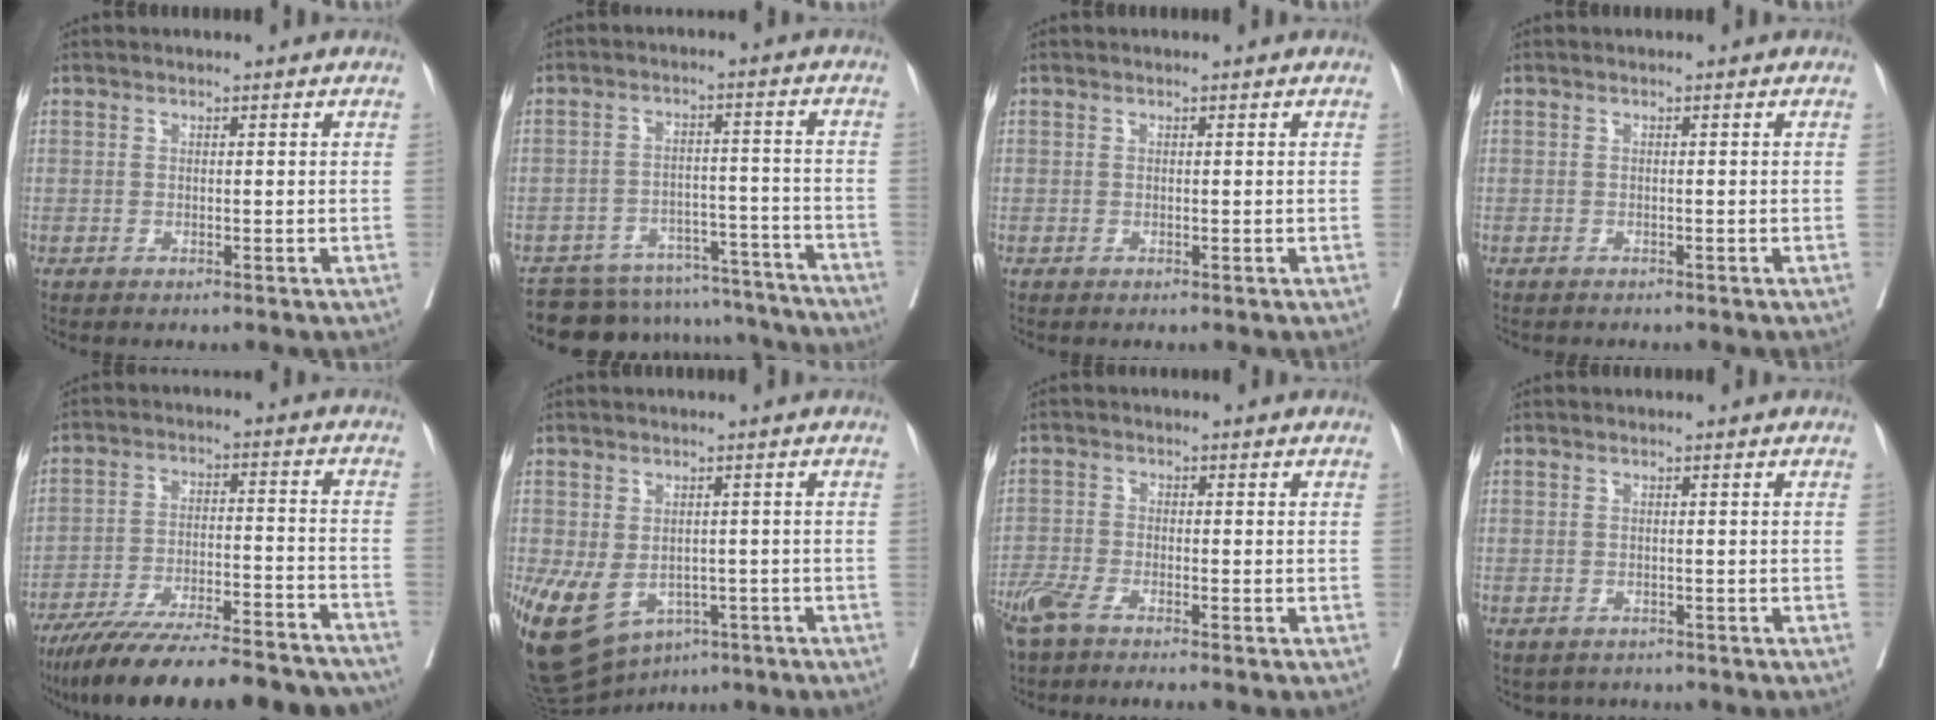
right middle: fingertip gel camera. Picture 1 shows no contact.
{"total": 16.7, "force": [-15.8, 5.1, 2.2], "torque": [-0.030, 0.036, -0.201]}
{"total": 0.0}
{"total": 0.6, "force": [-0.5, 0.1, 0.1], "torque": [-0.003, 0.000, -0.011]}
{"total": 24.0, "force": [-21.1, 3.2, 10.9], "torque": [-0.133, -0.013, -0.307]}
{"total": 12.2, "force": [-5.7, 8.3, 6.9], "torque": [-0.140, -0.002, -0.079]}
{"total": 5.5, "force": [-4.3, 0.7, 3.3], "torque": [-0.065, -0.012, -0.084]}
{"total": 2.2, "force": [-1.7, 1.4, 0.3], "torque": [-0.001, 0.001, -0.022]}